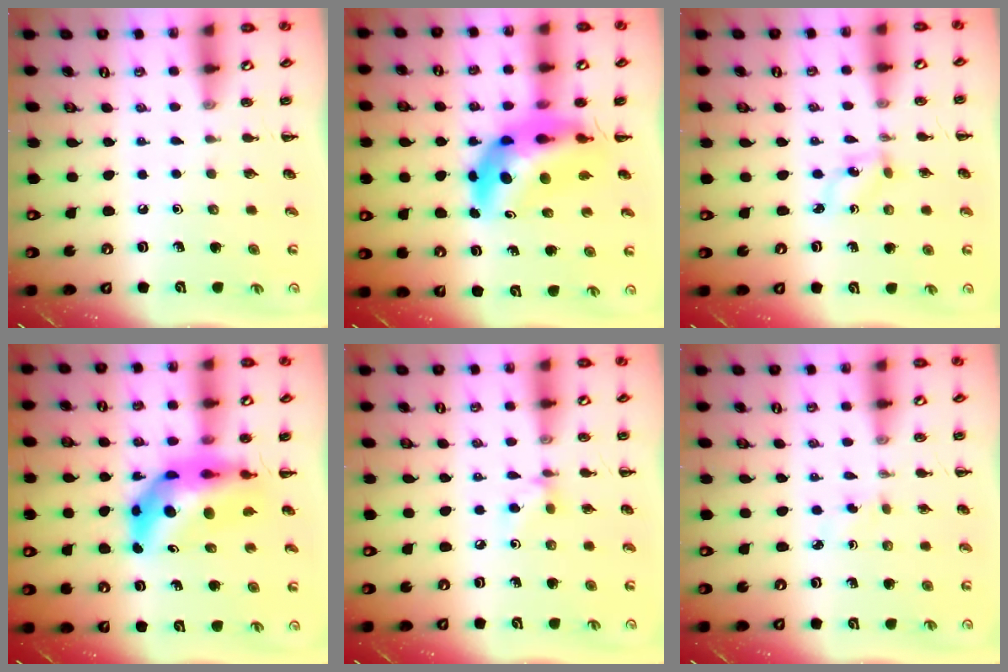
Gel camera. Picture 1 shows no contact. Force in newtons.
{"total": 10.3, "press": 9.8, "slide": 3.1}
{"total": 1.9, "press": 1.8, "slide": 0.7}
{"total": 10.8, "press": 10.3, "slide": 3.2}
{"total": 3.9, "press": 3.8, "slide": 0.8}
{"total": 2.3, "press": 2.1, "slide": 0.9}